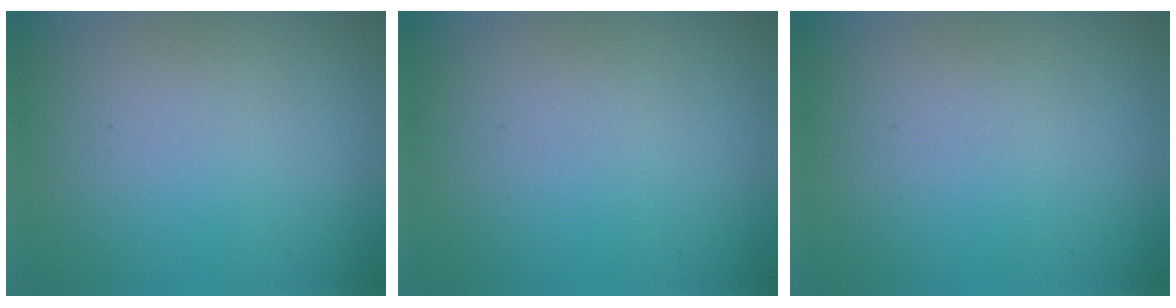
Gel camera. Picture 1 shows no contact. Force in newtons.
{"total": 0.0}
{"total": 0.0}